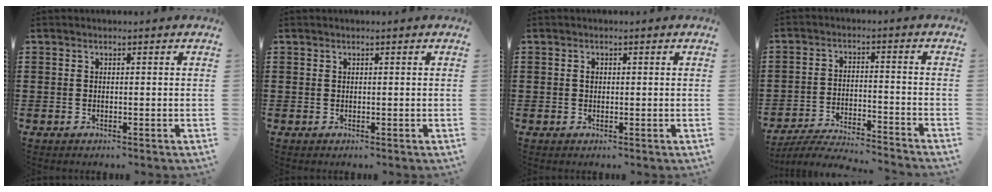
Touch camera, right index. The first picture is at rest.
{"total": 0.0}
{"total": 0.8, "force": [0.1, 0.6, 0.5], "torque": [-0.011, 0.001, 0.003]}
{"total": 5.3, "force": [-5.2, -0.1, 1.1], "torque": [-0.033, -0.007, -0.108]}